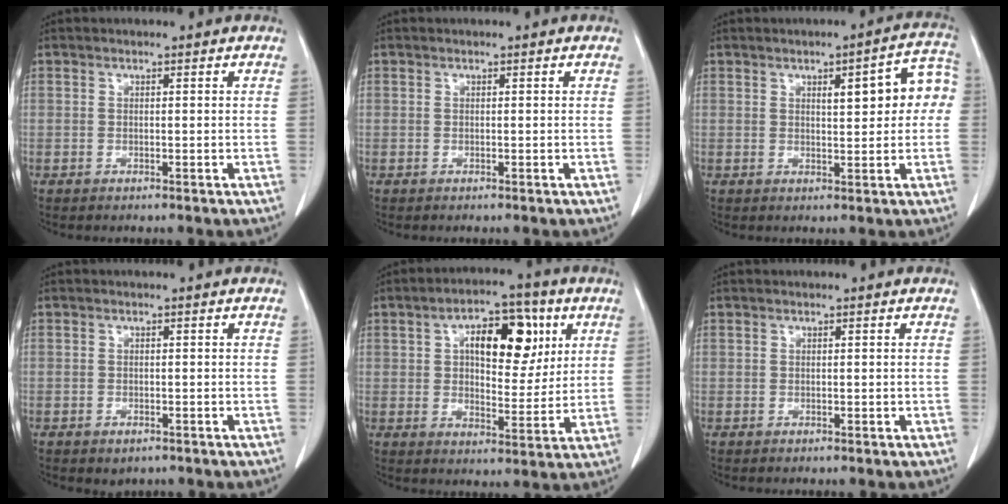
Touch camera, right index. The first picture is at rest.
{"total": 0.0}
{"total": 8.1, "force": [1.6, 2.3, 7.6], "torque": [-0.092, 0.028, 0.018]}
{"total": 1.6, "force": [-1.0, 1.1, 0.7], "torque": [-0.011, 0.000, -0.005]}
{"total": 12.2, "force": [4.1, 5.6, 10.0], "torque": [-0.151, 0.025, 0.066]}
{"total": 0.0}